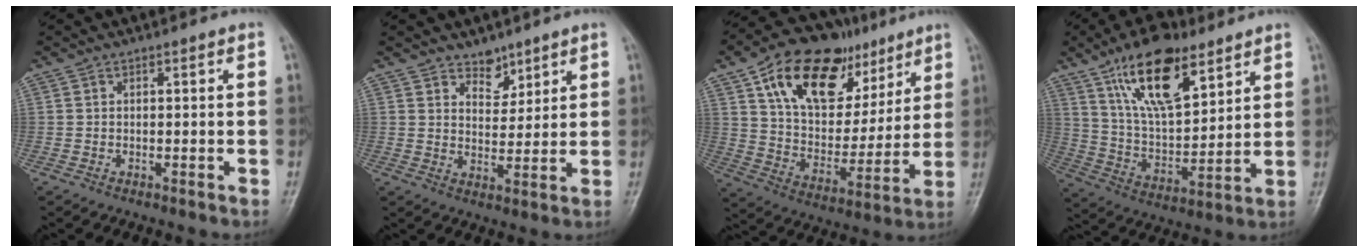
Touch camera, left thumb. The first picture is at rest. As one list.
[{"total": 5.0, "force": [3.7, 2.9, 1.7], "torque": [0.003, -0.028, 0.062]}, {"total": 23.7, "force": [12.2, 14.0, 14.7], "torque": [-0.199, -0.023, 0.206]}, {"total": 17.9, "force": [10.3, 7.7, 12.4], "torque": [-0.183, -0.045, 0.192]}]